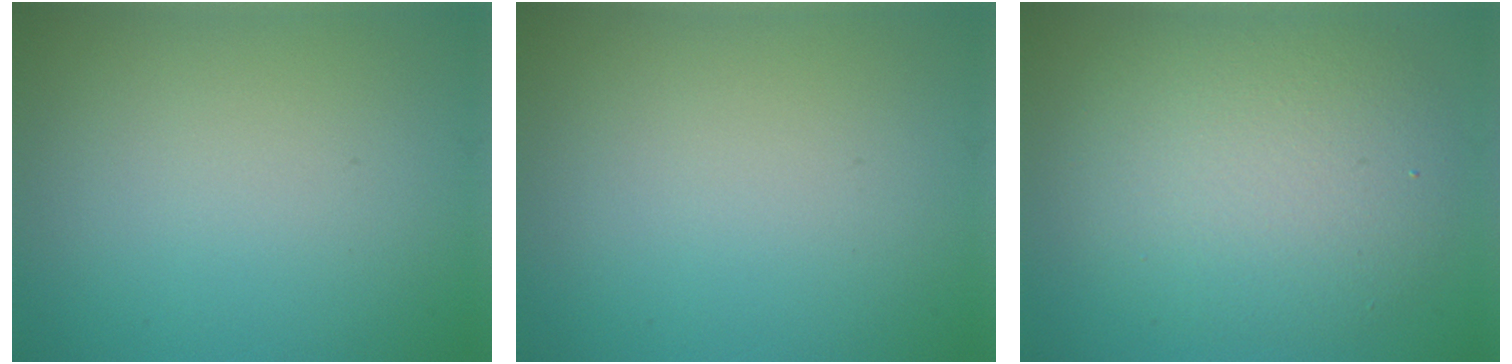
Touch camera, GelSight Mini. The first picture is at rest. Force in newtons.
{"total": 0.0}
{"total": 7.2, "press": 7.2, "slide": 0.3}